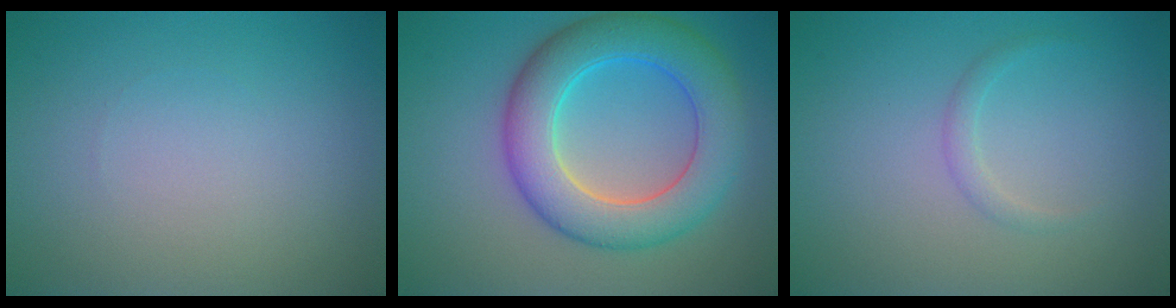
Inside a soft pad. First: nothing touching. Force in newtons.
{"total": 7.9, "press": 7.9, "slide": 0.2}
{"total": 1.0, "press": 1.0, "slide": 0.1}